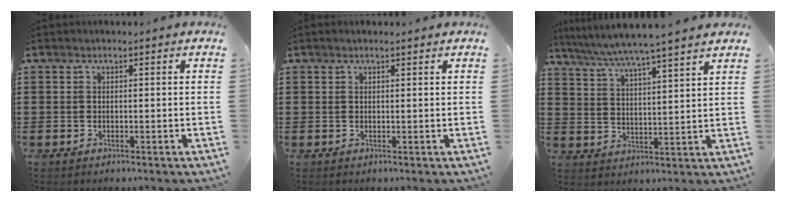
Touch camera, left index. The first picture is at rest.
{"total": 0.5, "force": [0.4, 0.1, 0.3], "torque": [-0.008, 0.001, 0.008]}
{"total": 5.7, "force": [5.1, -0.8, 2.5], "torque": [-0.069, -0.033, 0.085]}